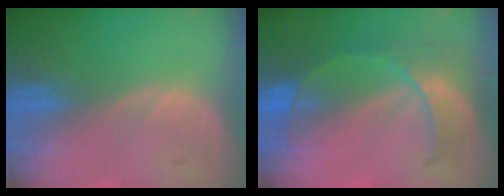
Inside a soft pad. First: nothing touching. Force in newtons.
{"total": 7.8, "press": 6.9, "slide": 3.7}